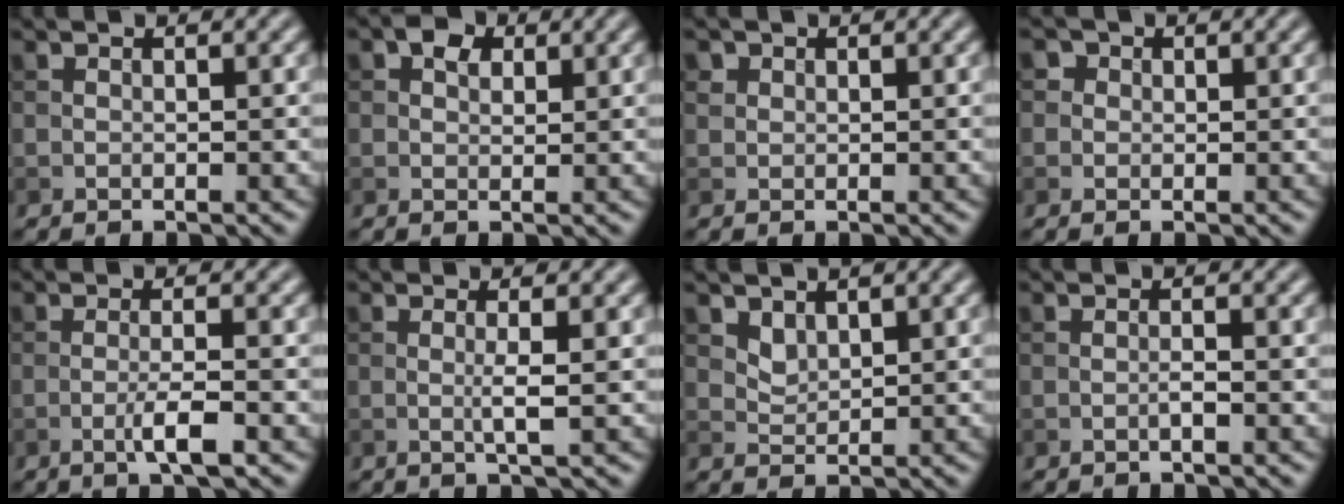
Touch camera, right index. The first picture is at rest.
{"total": 2.3, "force": [1.1, 1.6, 1.3], "torque": [-0.017, 0.003, 0.016]}
{"total": 1.2, "force": [0.6, 1.0, 0.2], "torque": [-0.002, -0.001, 0.008]}
{"total": 2.0, "force": [1.0, 1.6, 0.7], "torque": [-0.009, 0.002, 0.003]}
{"total": 2.8, "force": [-1.0, 0.3, 2.6], "torque": [-0.045, 0.003, -0.022]}
{"total": 1.8, "force": [0.1, 0.1, 1.8], "torque": [-0.035, 0.000, -0.002]}
{"total": 1.6, "force": [1.2, 0.9, 0.6], "torque": [-0.015, -0.006, 0.028]}
{"total": 0.7, "force": [-0.3, 0.0, 0.7], "torque": [-0.014, 0.001, -0.006]}